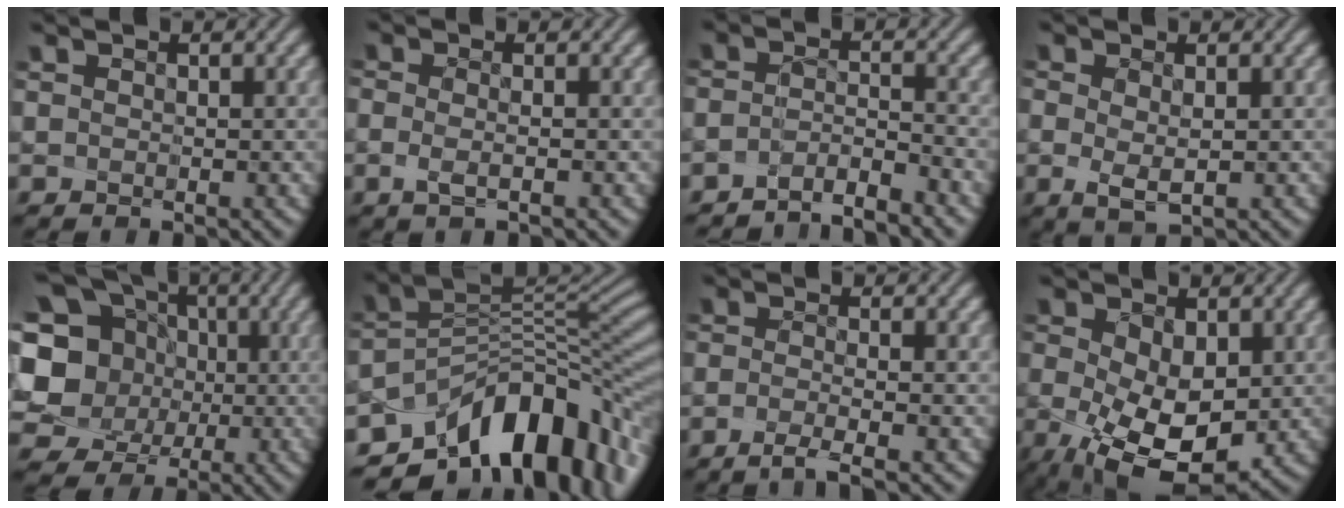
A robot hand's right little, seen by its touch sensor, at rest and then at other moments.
{"total": 1.5, "force": [-1.2, -0.7, 0.5], "torque": [-0.004, -0.019, -0.013]}
{"total": 3.9, "force": [-3.7, -1.3, -0.1], "torque": [0.003, -0.014, -0.056]}
{"total": 1.7, "force": [-1.0, 0.2, 1.4], "torque": [-0.021, -0.018, -0.001]}
{"total": 13.2, "force": [0.4, 12.5, 4.4], "torque": [-0.158, 0.021, -0.012]}
{"total": 11.2, "force": [-7.5, 5.5, 6.2], "torque": [-0.089, -0.011, -0.123]}
{"total": 2.7, "force": [-2.2, -1.1, 1.1], "torque": [-0.025, -0.026, -0.031]}
{"total": 9.7, "force": [-2.4, 5.3, 7.8], "torque": [-0.116, -0.035, -0.020]}